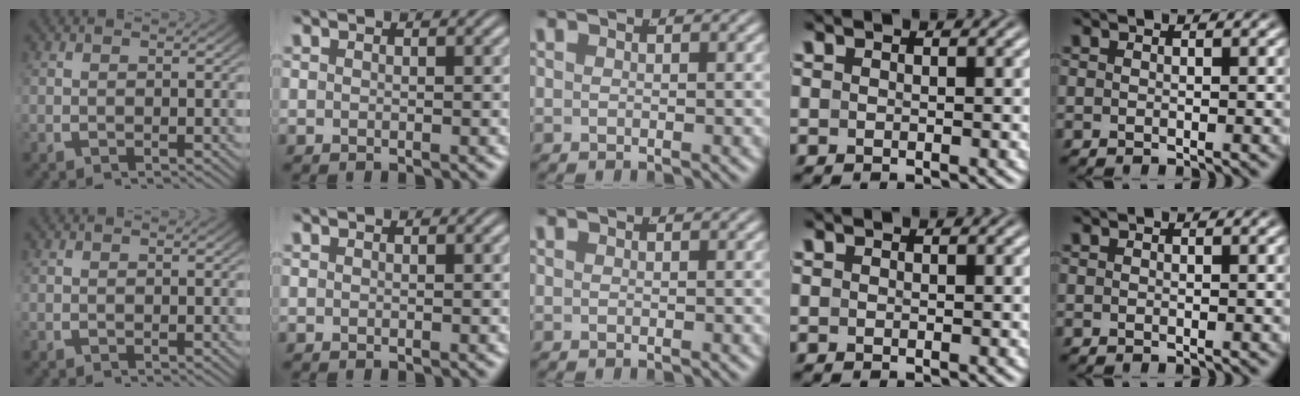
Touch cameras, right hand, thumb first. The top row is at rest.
{}